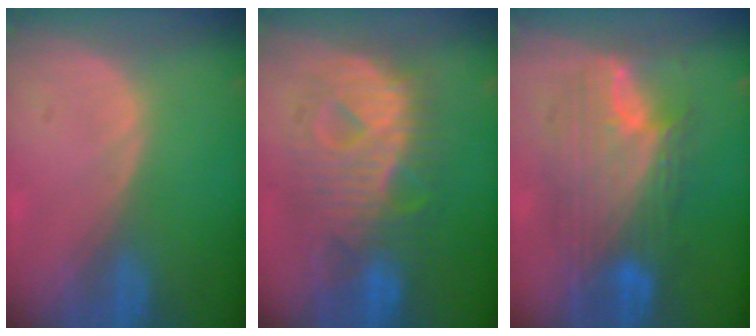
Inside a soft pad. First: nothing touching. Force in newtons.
{"total": 10.8, "press": 10.7, "slide": 0.9}
{"total": 10.0, "press": 10.0, "slide": 0.6}